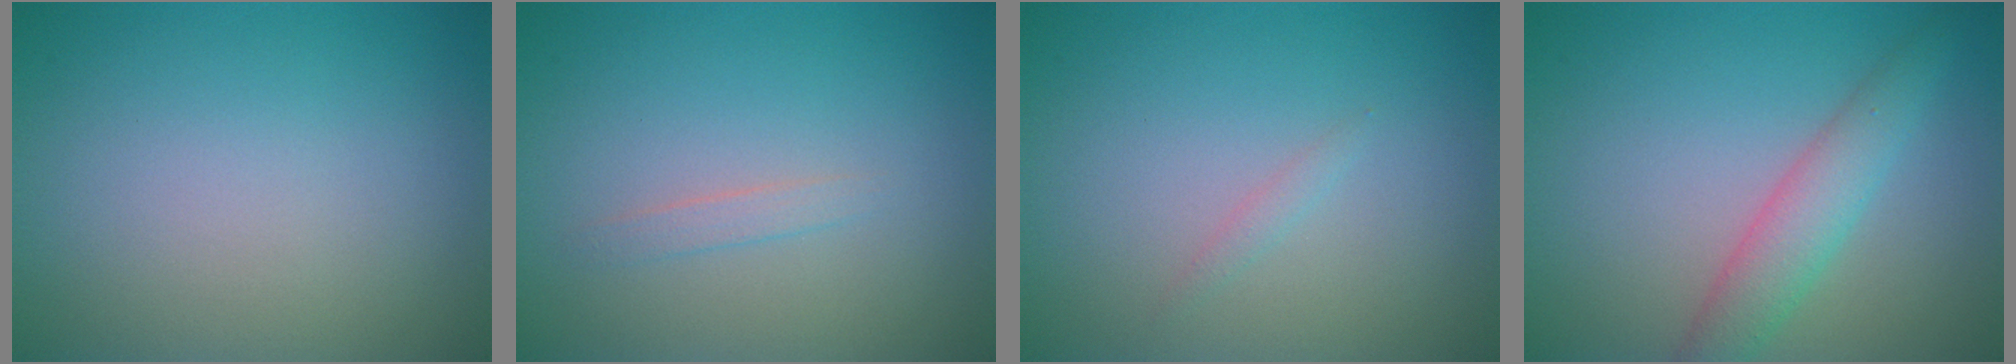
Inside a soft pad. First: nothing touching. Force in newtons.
{"total": 0.9, "press": 0.9, "slide": 0.0}
{"total": 0.6, "press": 0.6, "slide": 0.1}
{"total": 3.4, "press": 3.4, "slide": 0.1}